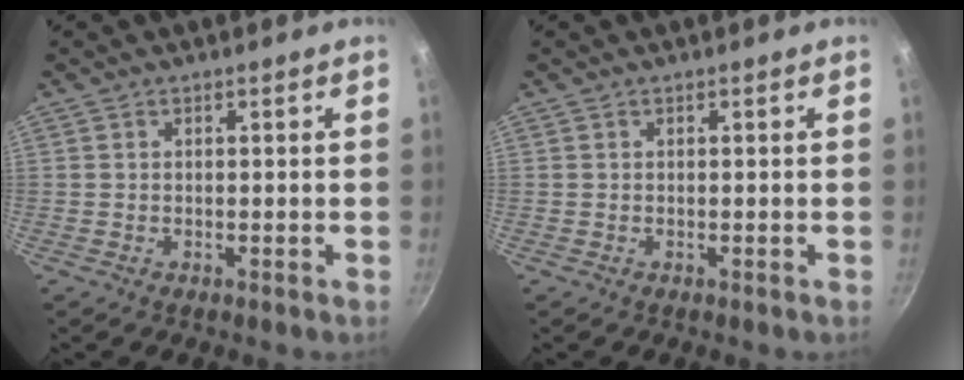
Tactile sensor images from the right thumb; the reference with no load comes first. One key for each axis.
{"total": 0.0}